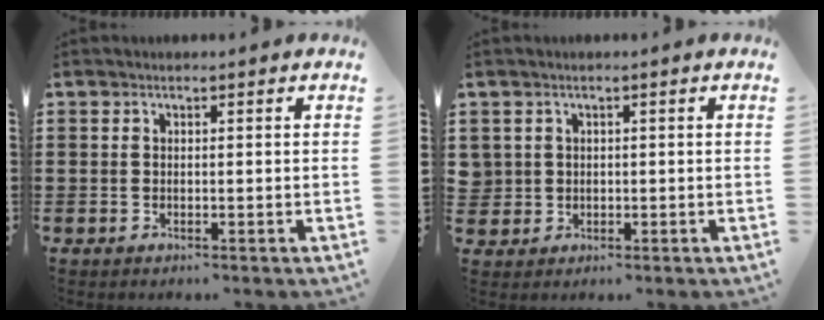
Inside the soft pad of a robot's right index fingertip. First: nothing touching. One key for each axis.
{"total": 1.5, "fx": 0.1, "fy": 1.5, "fz": 0.0, "tx": -0.006, "ty": 0.008, "tz": 0.001}